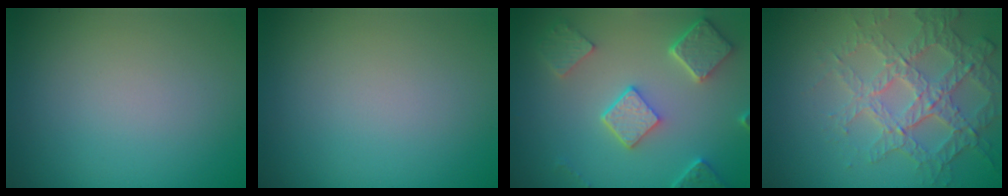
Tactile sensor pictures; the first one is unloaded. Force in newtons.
{"total": 0.0}
{"total": 4.9, "press": 3.8, "slide": 3.1}
{"total": 4.0, "press": 3.9, "slide": 1.0}